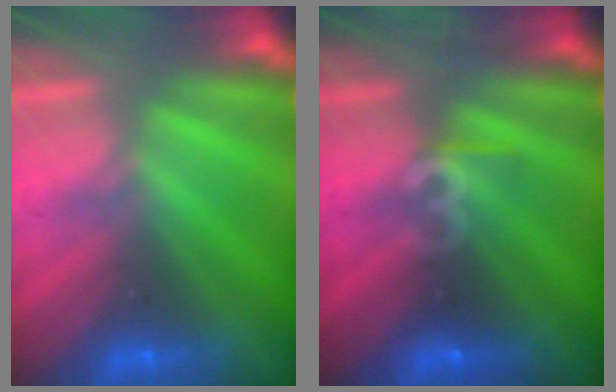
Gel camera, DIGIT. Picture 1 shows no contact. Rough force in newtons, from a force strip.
{"total": 3.3}